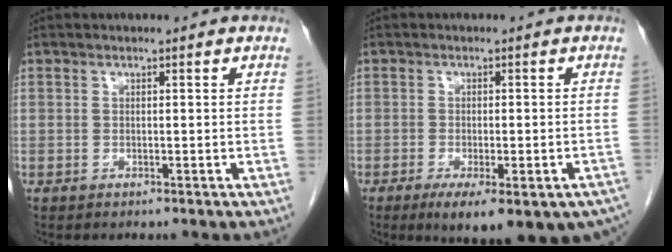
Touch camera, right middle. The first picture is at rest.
{"total": 14.8, "force": [-10.4, 4.2, 9.5], "torque": [-0.088, -0.012, -0.131]}